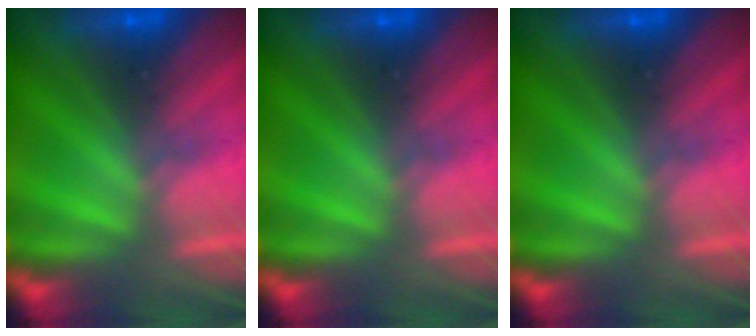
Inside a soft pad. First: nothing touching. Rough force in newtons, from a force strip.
{"total": 0.0}
{"total": 0.0}